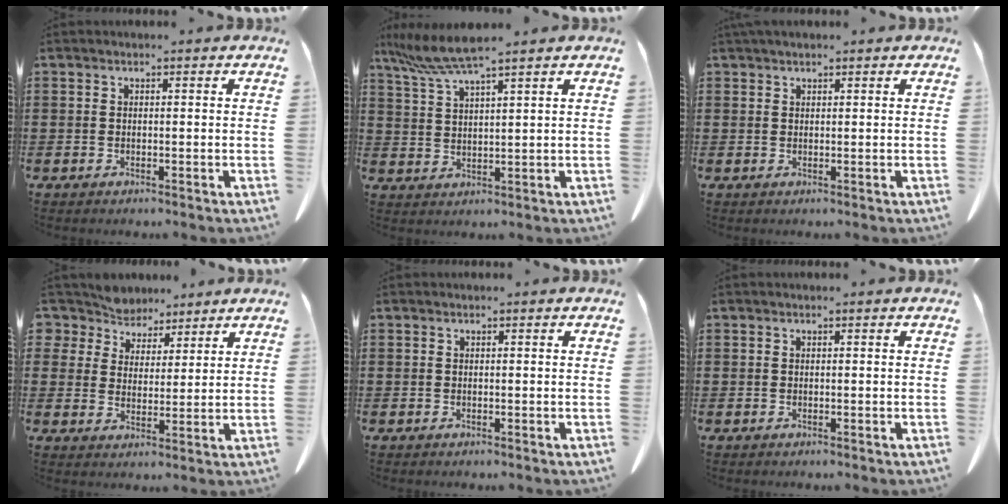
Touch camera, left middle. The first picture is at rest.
{"total": 6.6, "force": [5.2, 0.2, 4.0], "torque": [-0.102, -0.021, 0.091]}
{"total": 1.1, "force": [0.9, 0.4, 0.4], "torque": [-0.010, 0.000, 0.018]}
{"total": 6.3, "force": [5.8, 2.4, -0.2], "torque": [-0.032, -0.030, 0.111]}
{"total": 0.0}
{"total": 0.0}